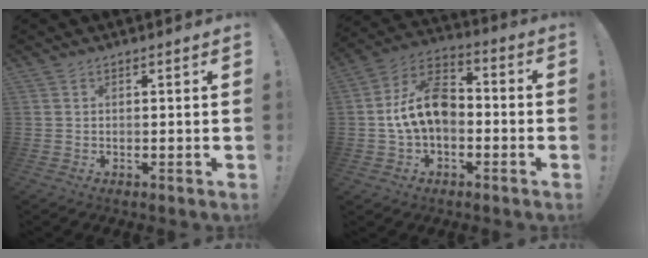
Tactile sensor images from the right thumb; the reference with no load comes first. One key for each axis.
{"total": 14.7, "fx": -0.9, "fy": 9.9, "fz": 10.8, "tx": -0.197, "ty": 0.023, "tz": -0.014}